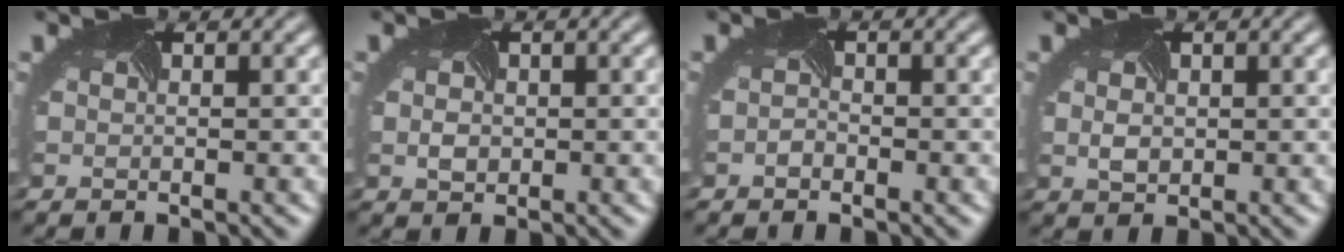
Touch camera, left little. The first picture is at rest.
{"total": 1.5, "force": [-0.2, 1.3, 0.7], "torque": [-0.016, -0.003, 0.002]}
{"total": 0.8, "force": [-0.8, 0.2, 0.0], "torque": [-0.008, -0.004, -0.013]}
{"total": 1.4, "force": [0.0, 1.2, 0.8], "torque": [-0.021, -0.003, 0.006]}